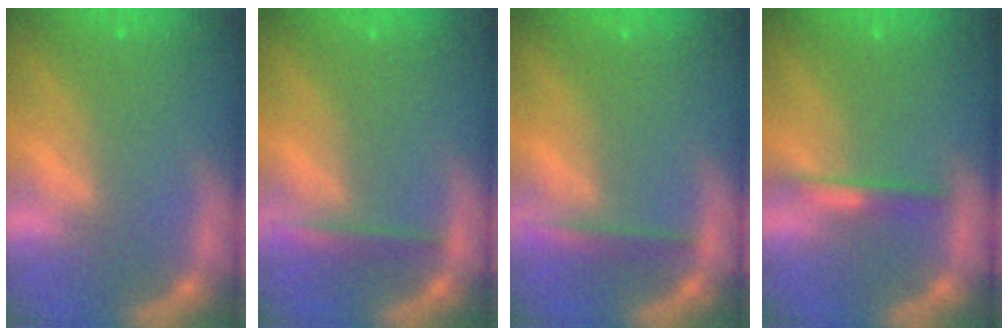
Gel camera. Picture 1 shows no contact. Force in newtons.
{"total": 2.0}
{"total": 2.0}
{"total": 1.9}